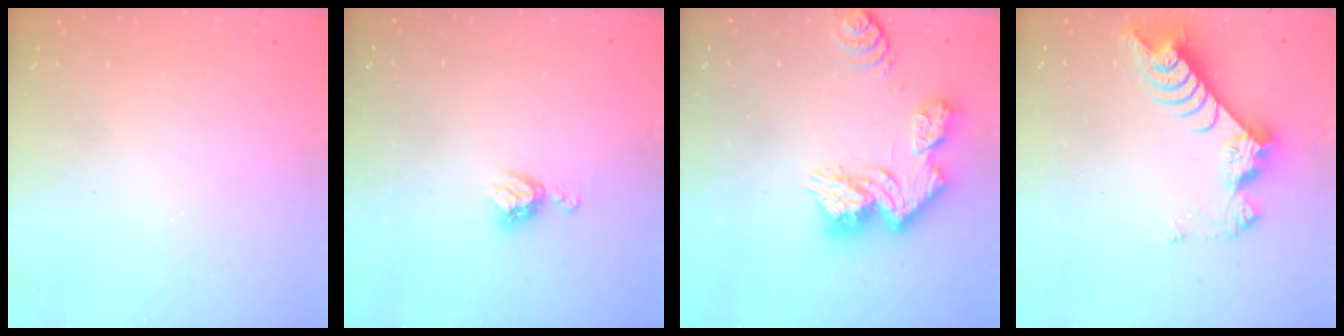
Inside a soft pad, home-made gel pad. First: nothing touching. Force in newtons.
{"total": 5.7, "press": 5.7, "slide": 0.5}
{"total": 13.2, "press": 13.2, "slide": 1.2}
{"total": 9.5, "press": 9.4, "slide": 1.0}